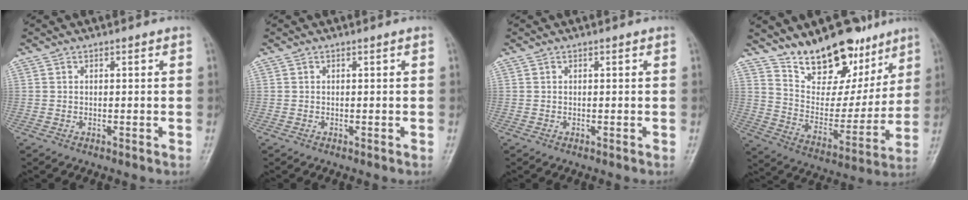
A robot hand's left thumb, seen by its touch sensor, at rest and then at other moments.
{"total": 0.0}
{"total": 0.0}
{"total": 18.1, "force": [13.3, 8.9, 8.5], "torque": [-0.071, -0.082, 0.224]}